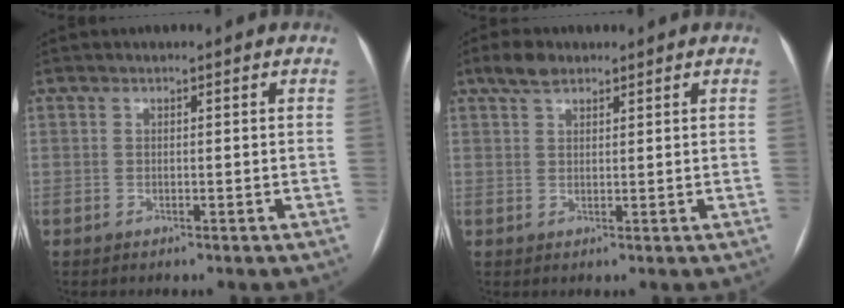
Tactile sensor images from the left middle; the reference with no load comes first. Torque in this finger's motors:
{"motor_torque": [0.36, -0.29, 0.00, 0.00]}